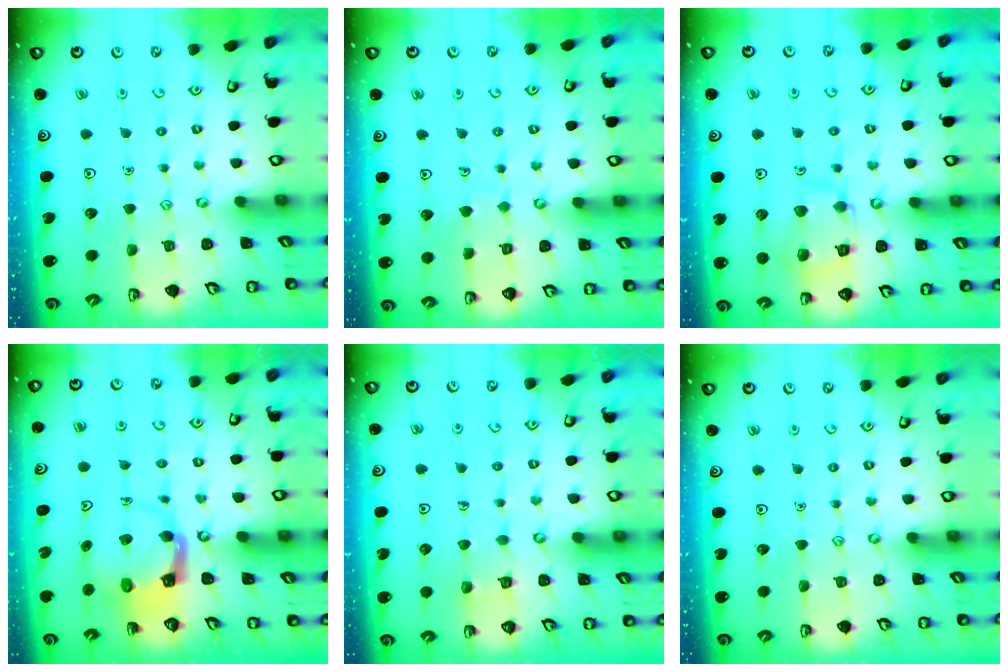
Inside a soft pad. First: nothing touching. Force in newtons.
{"total": 4.3, "press": 4.3, "slide": 0.3}
{"total": 12.4, "press": 12.4, "slide": 1.4}
{"total": 3.8, "press": 3.8, "slide": 0.5}
{"total": 3.4, "press": 3.4, "slide": 0.3}
{"total": 0.0}